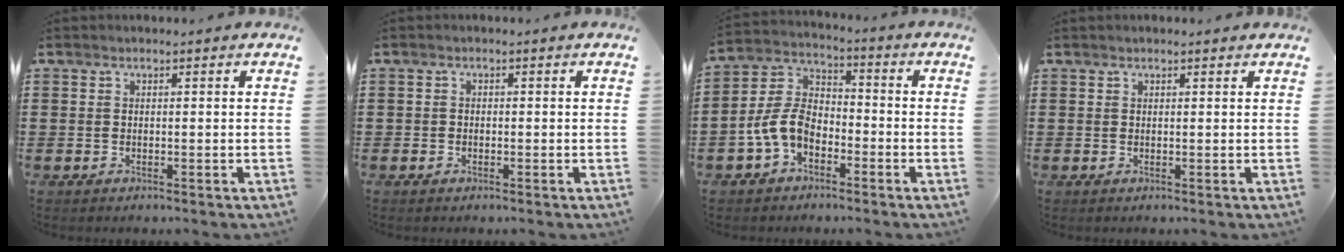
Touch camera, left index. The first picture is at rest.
{"total": 0.6, "force": [-0.4, 0.5, 0.2], "torque": [-0.005, 0.000, -0.008]}
{"total": 7.3, "force": [-3.6, 4.5, 4.4], "torque": [-0.123, 0.000, -0.080]}
{"total": 0.5, "force": [0.4, 0.1, 0.3], "torque": [-0.006, 0.000, 0.009]}